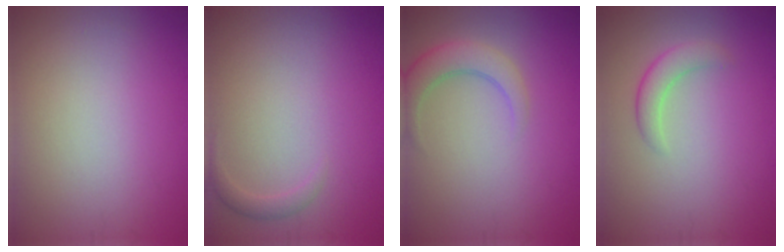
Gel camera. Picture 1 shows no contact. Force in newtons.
{"total": 1.1, "press": 1.1, "slide": 0.0}
{"total": 3.2, "press": 3.2, "slide": 0.3}
{"total": 2.1, "press": 2.1, "slide": 0.1}